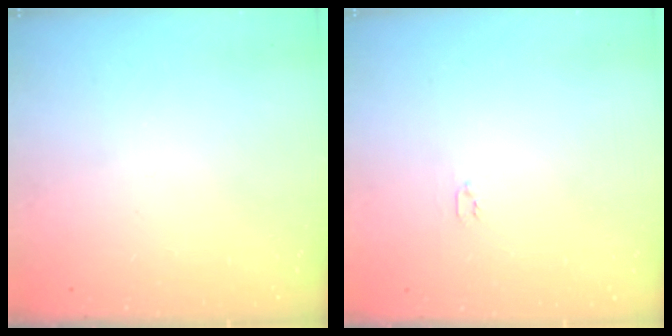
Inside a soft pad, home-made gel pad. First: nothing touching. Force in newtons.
{"total": 2.0, "press": 2.0, "slide": 0.3}